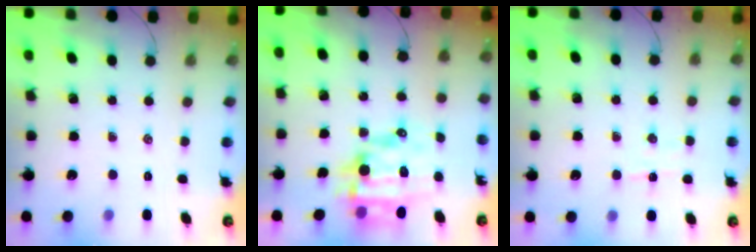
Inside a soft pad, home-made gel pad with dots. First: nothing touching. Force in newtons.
{"total": 12.7, "press": 12.4, "slide": 2.9}
{"total": 5.3, "press": 5.2, "slide": 0.7}